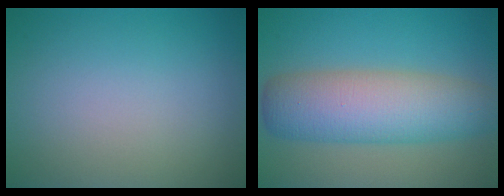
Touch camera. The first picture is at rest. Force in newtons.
{"total": 8.0, "press": 8.0, "slide": 0.1}